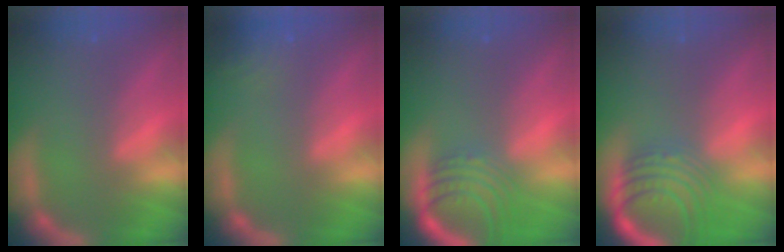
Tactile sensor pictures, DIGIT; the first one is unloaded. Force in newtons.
{"total": 3.0}
{"total": 6.5}
{"total": 8.5}